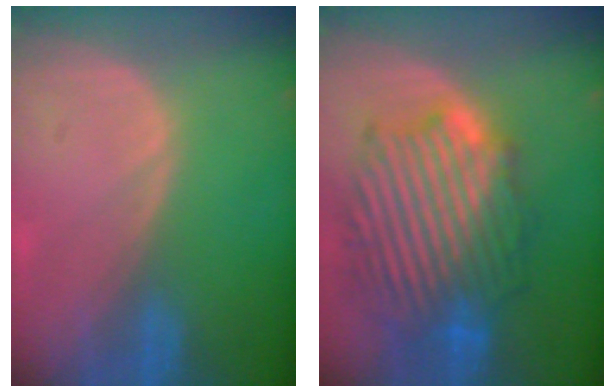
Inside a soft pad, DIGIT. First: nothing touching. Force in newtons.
{"total": 13.2, "press": 13.2, "slide": 1.0}